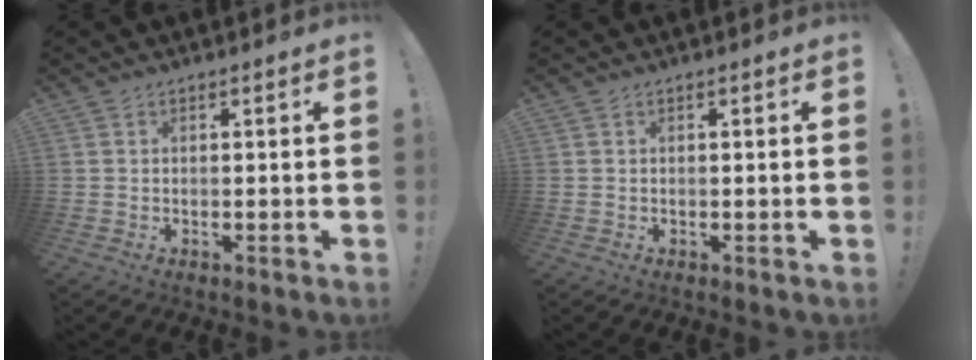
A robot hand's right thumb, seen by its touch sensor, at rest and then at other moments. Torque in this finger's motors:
{"motor_torque": [-0.12, -0.24, 0.13, -0.04, -0.06]}